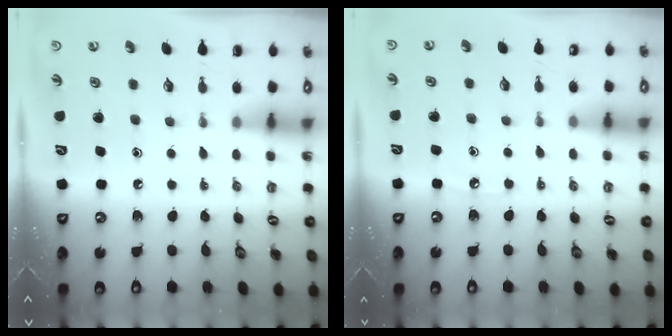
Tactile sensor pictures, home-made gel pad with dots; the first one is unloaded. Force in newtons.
{"total": 3.8, "press": 3.8, "slide": 0.5}